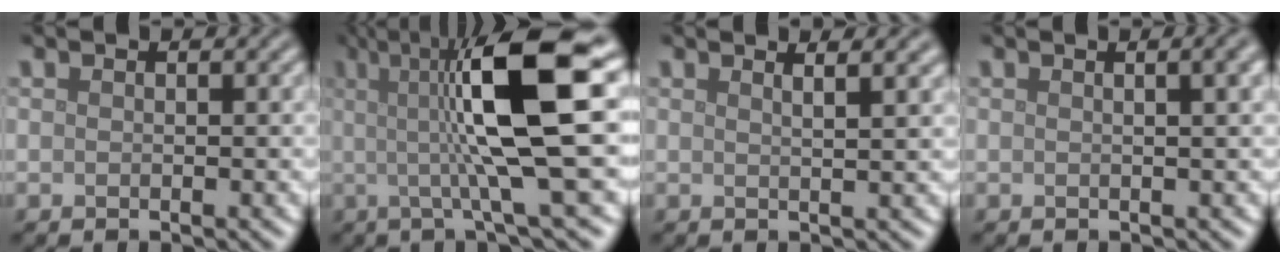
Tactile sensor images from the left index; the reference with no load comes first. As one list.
[{"total": 12.2, "force": [1.8, 2.7, 11.8], "torque": [-0.165, 0.010, 0.026]}, {"total": 2.8, "force": [1.8, 1.0, 1.9], "torque": [-0.004, 0.017, -0.004]}, {"total": 4.0, "force": [1.3, 1.7, 3.4], "torque": [-0.015, 0.017, -0.004]}]